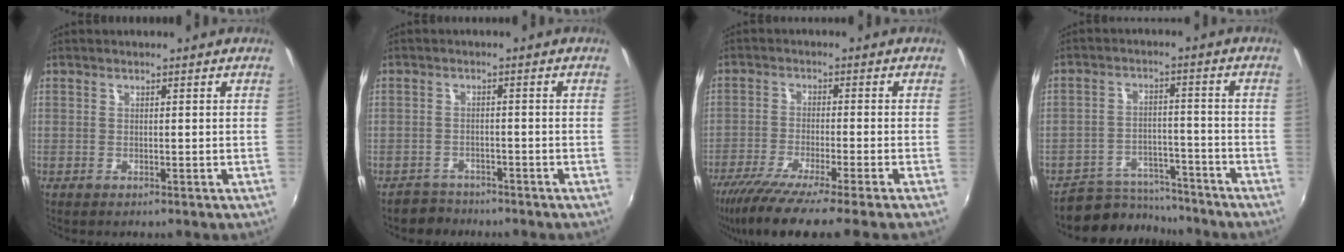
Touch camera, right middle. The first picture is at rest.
{"total": 3.4, "force": [-2.9, 1.8, -0.4], "torque": [-0.005, 0.008, -0.051]}
{"total": 11.6, "force": [-9.4, -1.2, 6.7], "torque": [-0.139, -0.041, -0.155]}
{"total": 8.4, "force": [-7.7, 3.2, 0.4], "torque": [-0.021, 0.019, -0.115]}